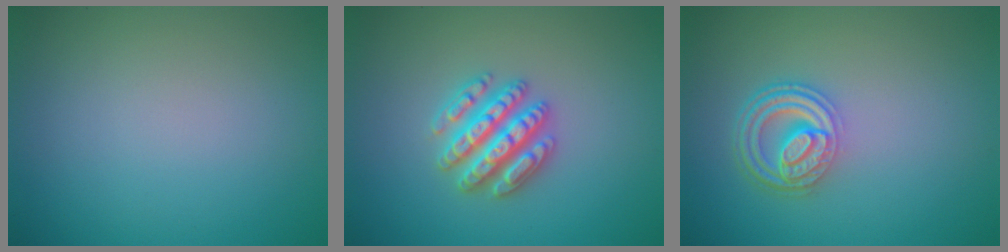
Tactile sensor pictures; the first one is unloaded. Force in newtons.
{"total": 4.5, "press": 4.4, "slide": 0.8}
{"total": 4.6, "press": 3.4, "slide": 3.0}